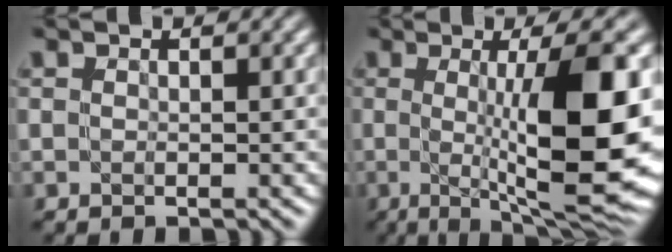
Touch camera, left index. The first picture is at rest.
{"total": 13.5, "force": [-0.1, 3.4, 13.1], "torque": [-0.165, -0.005, -0.002]}